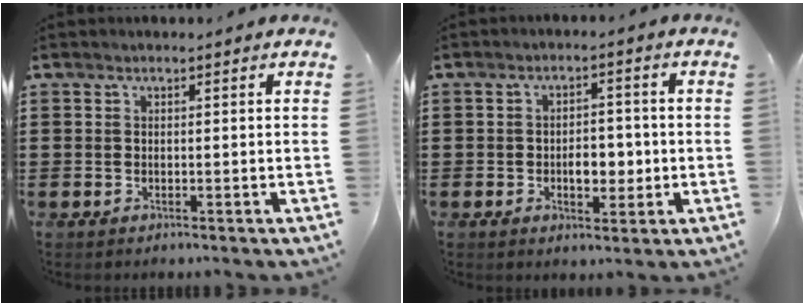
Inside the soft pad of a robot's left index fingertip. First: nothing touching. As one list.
[{"total": 4.9, "force": [-1.0, 2.8, 3.8], "torque": [-0.057, 0.001, -0.024]}]